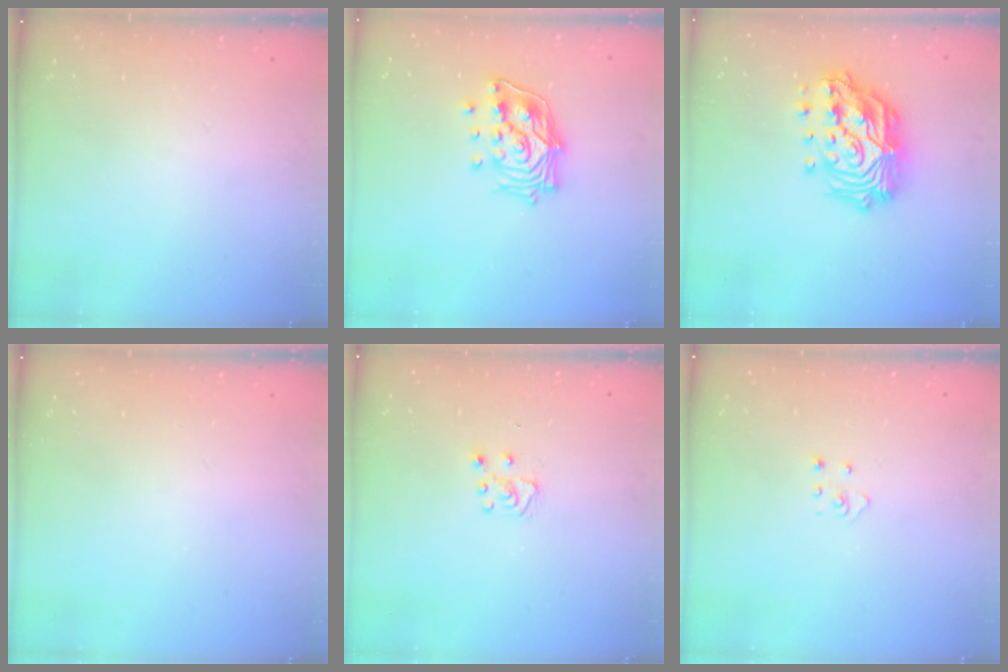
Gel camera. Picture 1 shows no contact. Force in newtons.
{"total": 15.1, "press": 15.0, "slide": 2.0}
{"total": 21.5, "press": 21.3, "slide": 2.7}
{"total": 0.0}
{"total": 5.1, "press": 5.0, "slide": 0.6}
{"total": 3.2, "press": 3.2, "slide": 0.2}